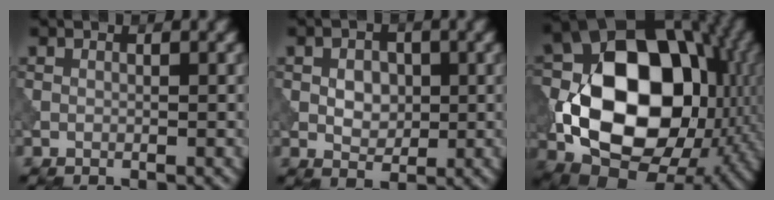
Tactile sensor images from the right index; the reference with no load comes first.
{"total": 3.0, "force": [0.2, 2.2, 2.0], "torque": [-0.036, 0.000, 0.001]}
{"total": 15.2, "force": [-1.0, 10.5, 10.9], "torque": [-0.169, 0.002, -0.030]}